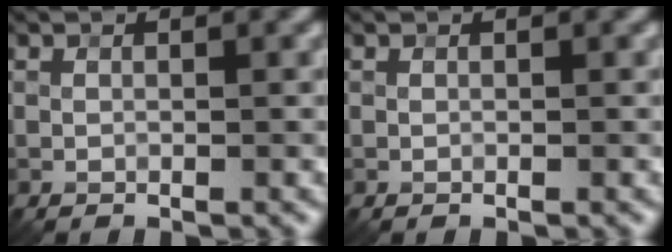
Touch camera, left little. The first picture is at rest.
{"total": 0.0}